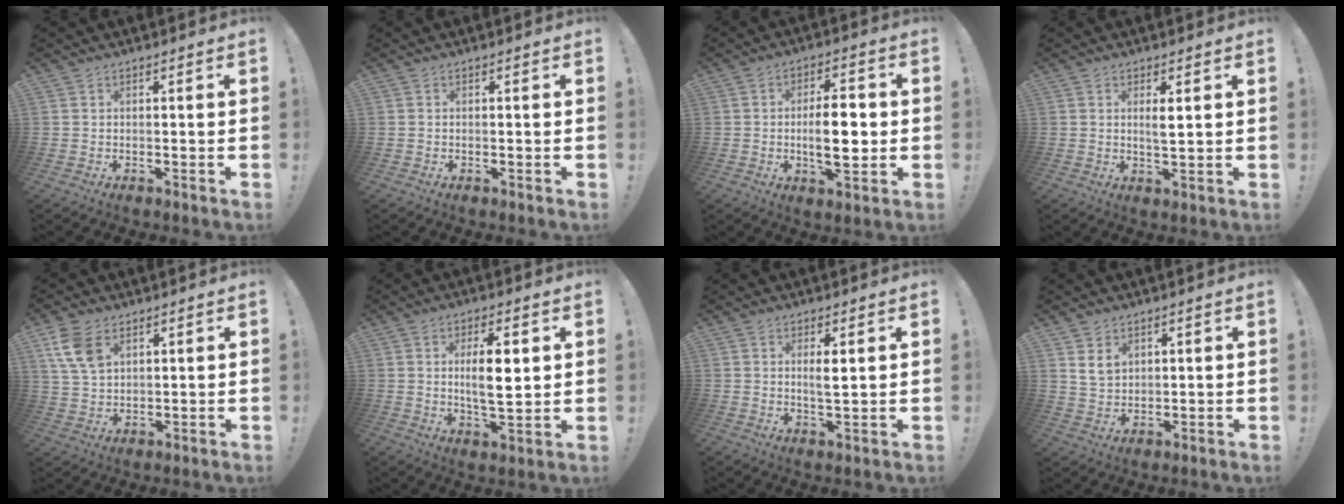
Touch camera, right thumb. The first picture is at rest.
{"total": 0.0}
{"total": 10.8, "force": [-0.8, 4.2, 9.9], "torque": [-0.157, -0.004, -0.022]}
{"total": 3.4, "force": [1.2, 0.8, 3.1], "torque": [-0.047, -0.010, 0.018]}
{"total": 9.5, "force": [4.7, 6.0, 5.8], "torque": [-0.114, -0.006, 0.094]}
{"total": 10.0, "force": [2.1, 3.3, 9.2], "torque": [-0.154, -0.011, 0.027]}
{"total": 3.7, "force": [1.3, 0.9, 3.4], "torque": [-0.054, -0.010, 0.019]}
{"total": 6.1, "force": [3.1, 4.4, 2.9], "torque": [-0.045, -0.008, 0.060]}